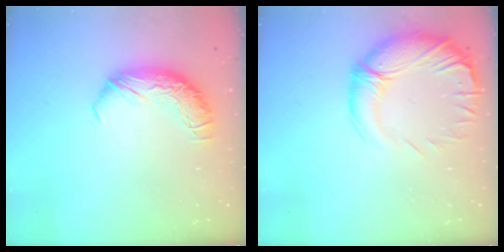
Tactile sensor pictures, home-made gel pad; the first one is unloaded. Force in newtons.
{"total": 4.9, "press": 3.0, "slide": 3.9}